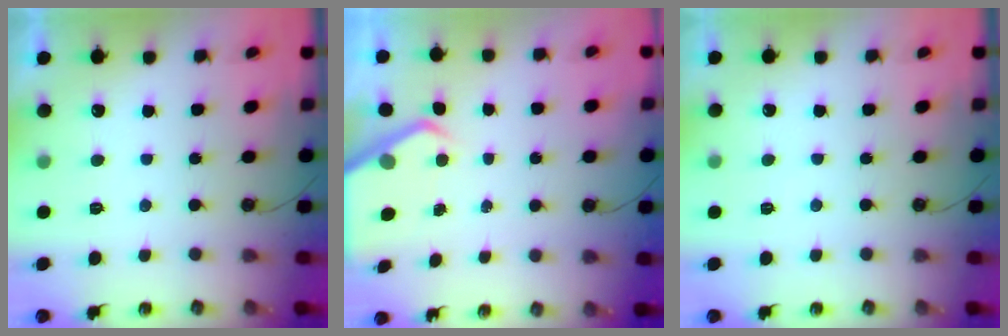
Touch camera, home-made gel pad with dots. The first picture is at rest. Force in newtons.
{"total": 4.4, "press": 4.4, "slide": 0.3}
{"total": 2.5, "press": 2.4, "slide": 0.4}